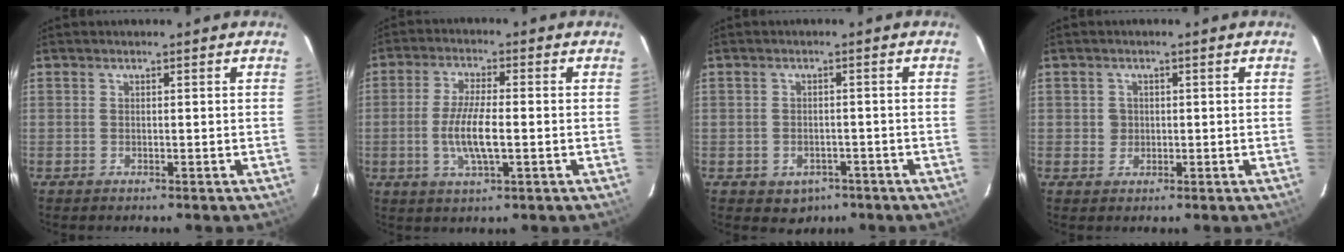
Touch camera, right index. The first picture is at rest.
{"total": 7.8, "force": [-1.4, 1.9, 7.4], "torque": [-0.148, -0.007, -0.026]}
{"total": 4.4, "force": [-2.3, 3.5, 1.2], "torque": [-0.035, 0.003, -0.019]}
{"total": 2.1, "force": [0.1, 2.1, 0.2], "torque": [0.002, 0.005, 0.002]}